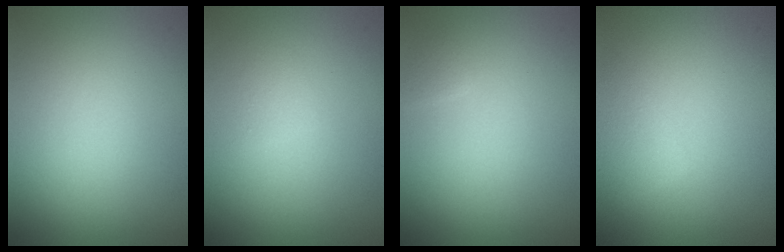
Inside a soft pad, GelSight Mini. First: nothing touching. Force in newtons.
{"total": 0.8, "press": 0.8, "slide": 0.0}
{"total": 0.7, "press": 0.7, "slide": 0.0}
{"total": 1.8, "press": 1.8, "slide": 0.1}